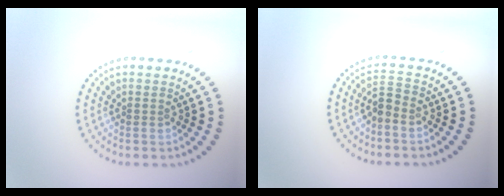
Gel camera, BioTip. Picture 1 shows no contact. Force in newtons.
{"total": 1.7, "press": 1.4, "slide": 0.9}